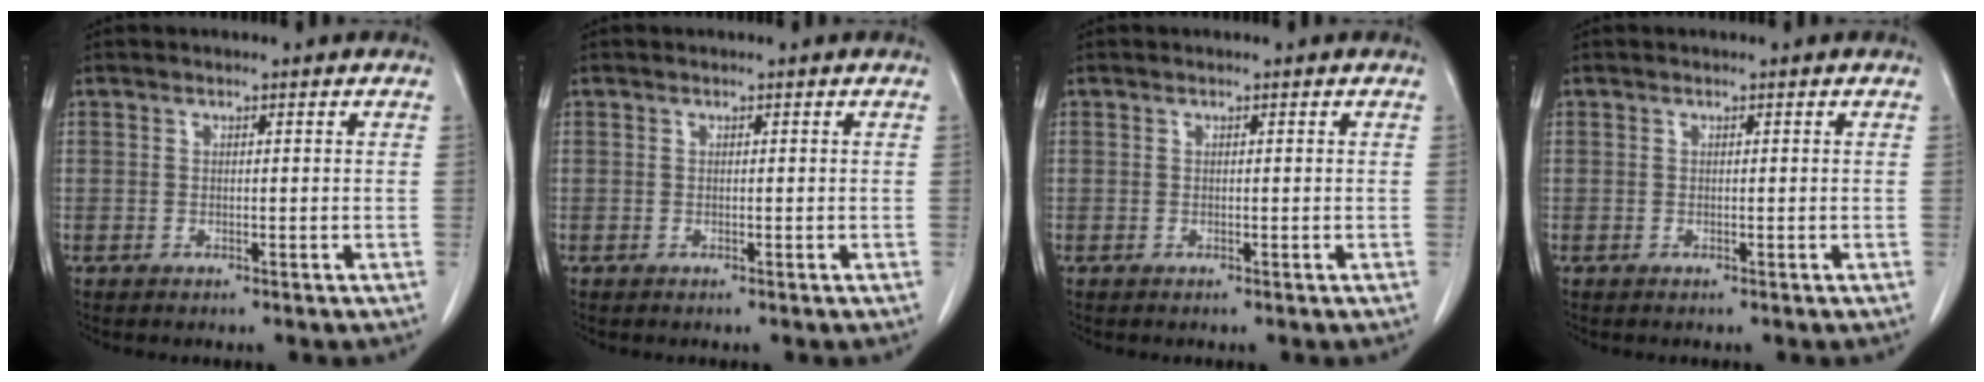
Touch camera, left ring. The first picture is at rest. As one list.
[{"total": 0.0}, {"total": 0.0}, {"total": 0.0}]